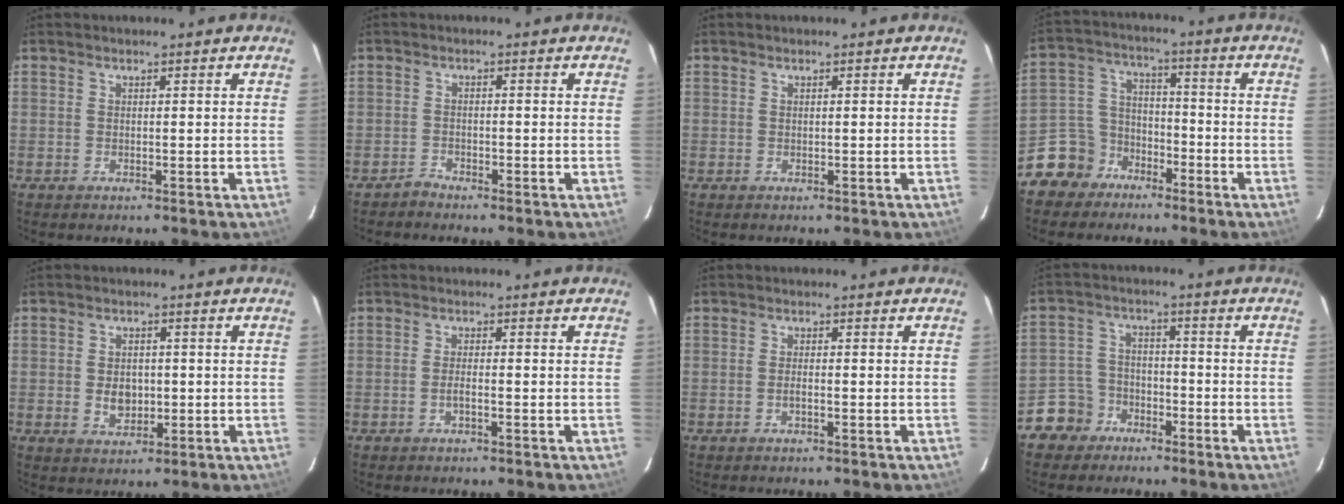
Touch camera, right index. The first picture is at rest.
{"total": 1.5, "force": [-1.4, 0.4, -0.3], "torque": [0.005, 0.007, -0.029]}
{"total": 0.0}
{"total": 9.2, "force": [-6.3, 6.6, 0.7], "torque": [-0.030, 0.041, -0.121]}
{"total": 4.6, "force": [-0.5, 3.3, 3.1], "torque": [-0.054, 0.000, -0.004]}
{"total": 1.5, "force": [-0.8, 0.2, 1.2], "torque": [-0.026, 0.000, -0.015]}
{"total": 1.1, "force": [-0.7, 0.1, 0.9], "torque": [-0.018, 0.000, -0.011]}
{"total": 6.9, "force": [-4.5, 5.2, 0.5], "torque": [-0.027, 0.027, -0.085]}